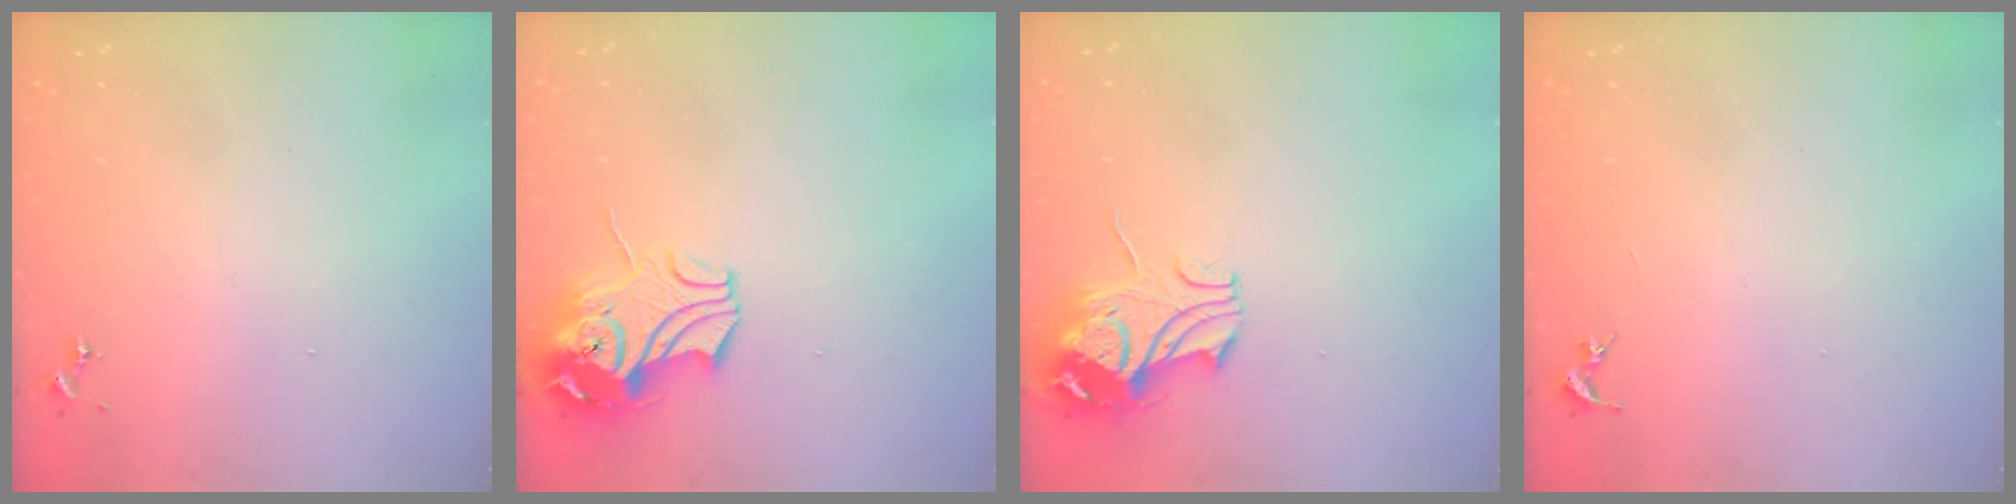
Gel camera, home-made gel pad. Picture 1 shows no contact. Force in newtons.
{"total": 11.2, "press": 11.0, "slide": 1.9}
{"total": 9.7, "press": 9.7, "slide": 1.0}
{"total": 0.0}